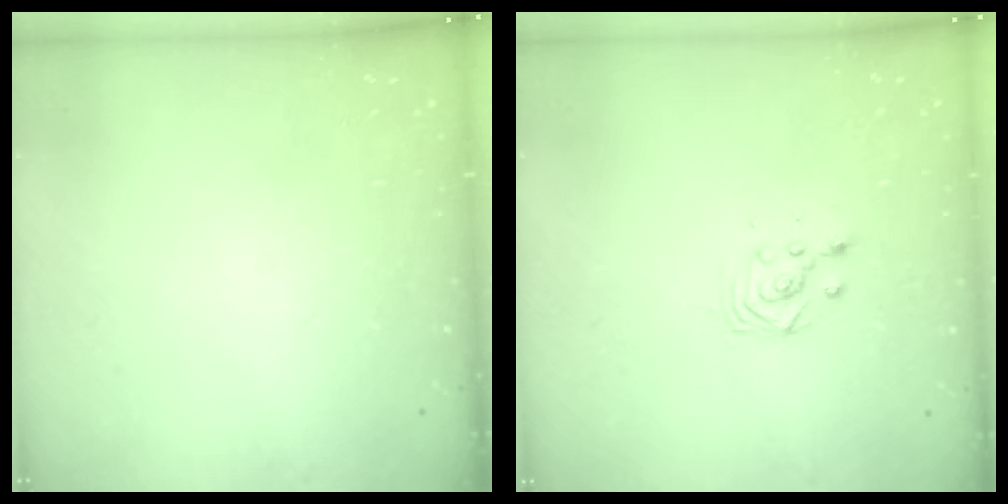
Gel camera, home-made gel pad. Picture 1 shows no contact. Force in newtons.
{"total": 3.0, "press": 2.9, "slide": 0.3}